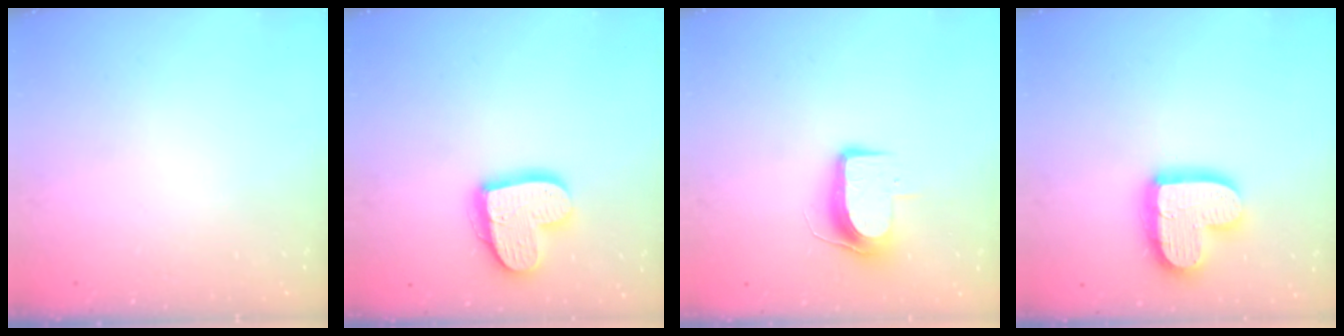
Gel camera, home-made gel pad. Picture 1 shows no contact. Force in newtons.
{"total": 16.6, "press": 16.6, "slide": 1.4}
{"total": 9.0, "press": 9.0, "slide": 0.8}
{"total": 15.6, "press": 15.5, "slide": 1.3}